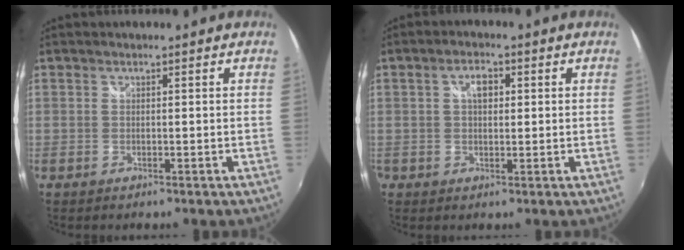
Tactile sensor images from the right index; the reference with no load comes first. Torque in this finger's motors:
{"motor_torque": [0.03, -0.03, 0.03, 0.00]}